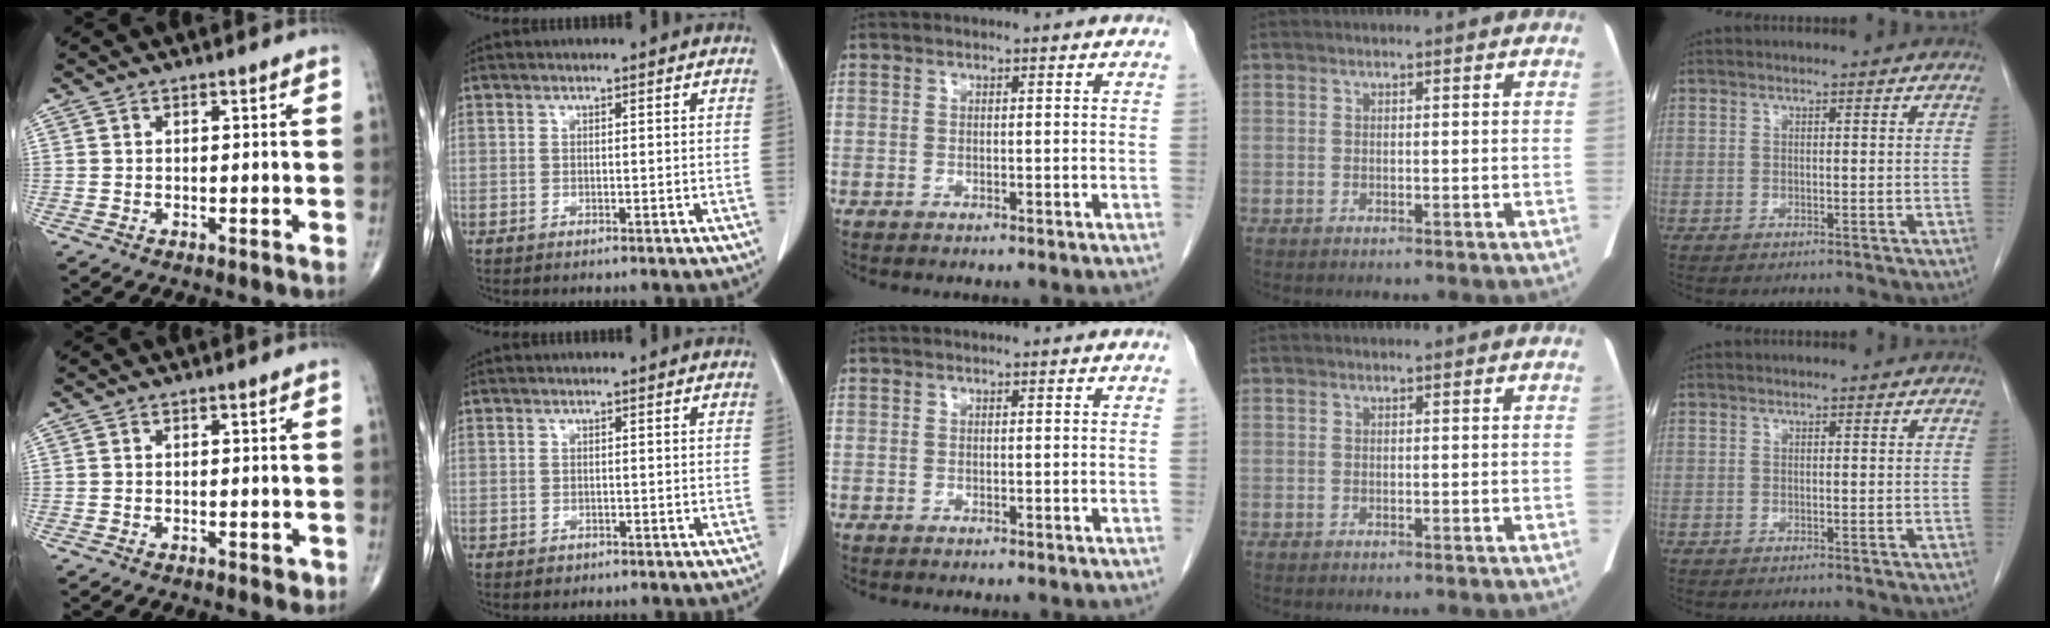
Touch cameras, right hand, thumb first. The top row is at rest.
{"thumb": {"total": 1.3, "force": [-0.5, 0.7, 1.0], "torque": [-0.009, -0.001, -0.006]}, "index": {"total": 0.9, "force": [-0.5, 0.8, 0.1], "torque": [-0.005, 0.003, -0.002]}}